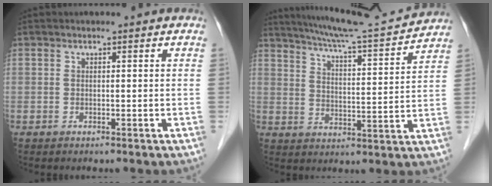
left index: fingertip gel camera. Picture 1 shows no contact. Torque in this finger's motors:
{"motor_torque": [0.01, -0.06, 0.13, 0.07]}